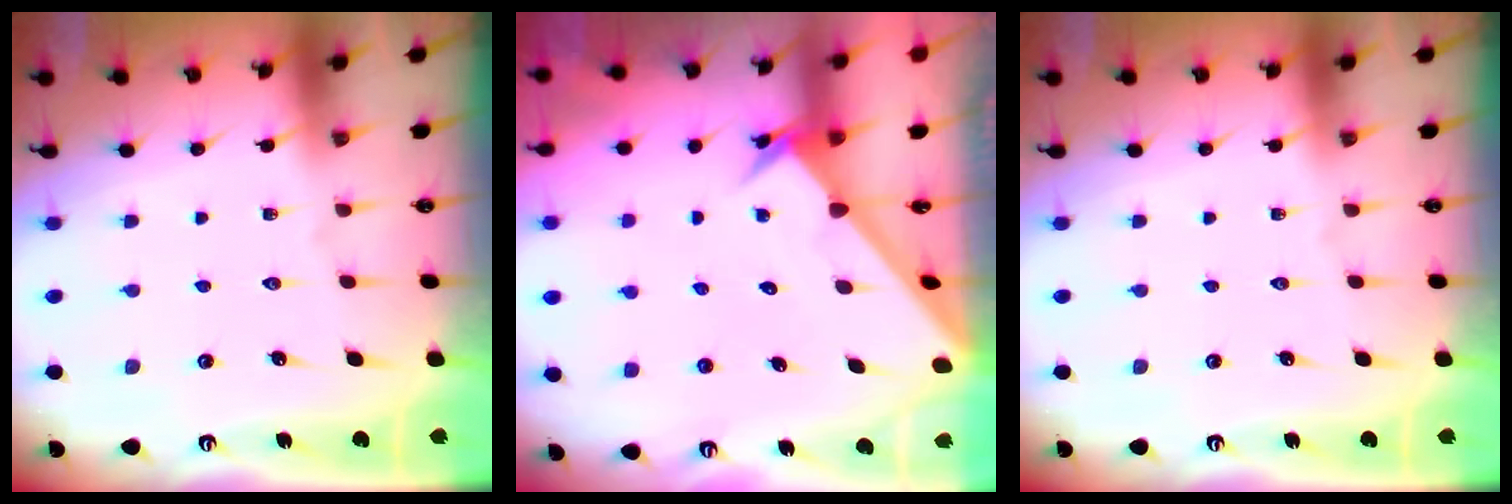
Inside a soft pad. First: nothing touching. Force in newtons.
{"total": 3.3, "press": 3.3, "slide": 0.2}
{"total": 0.0}